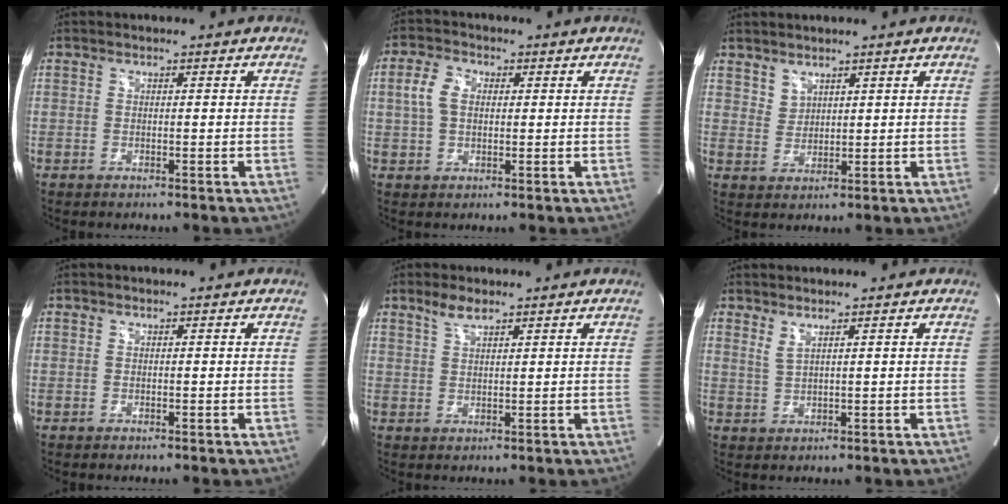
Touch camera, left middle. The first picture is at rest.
{"total": 4.5, "force": [0.7, 2.9, 3.3], "torque": [-0.085, 0.018, 0.016]}
{"total": 2.3, "force": [1.9, 1.3, 0.3], "torque": [0.000, -0.001, 0.041]}
{"total": 0.0}
{"total": 2.8, "force": [2.2, 0.7, 1.6], "torque": [-0.037, 0.005, 0.045]}
{"total": 1.8, "force": [1.4, -0.1, 1.1], "torque": [-0.029, -0.008, 0.035]}